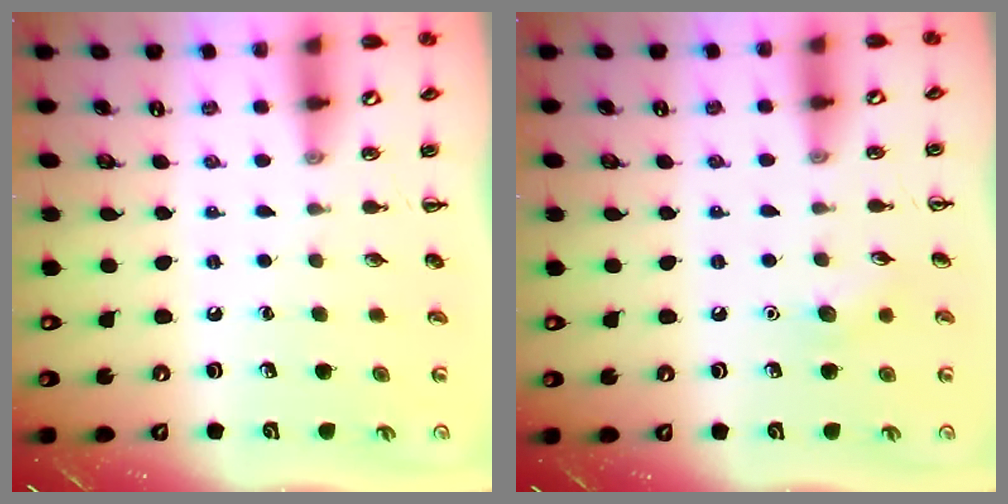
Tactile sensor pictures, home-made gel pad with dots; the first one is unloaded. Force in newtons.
{"total": 5.6, "press": 5.4, "slide": 1.5}